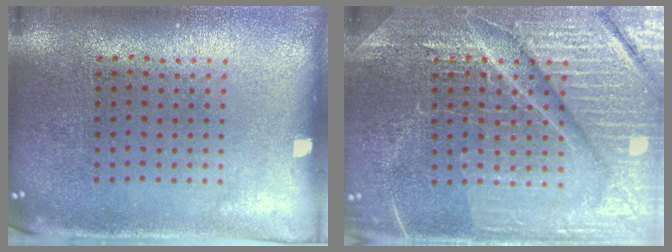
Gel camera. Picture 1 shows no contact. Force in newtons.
{"total": 7.4, "press": 7.3, "slide": 1.0}